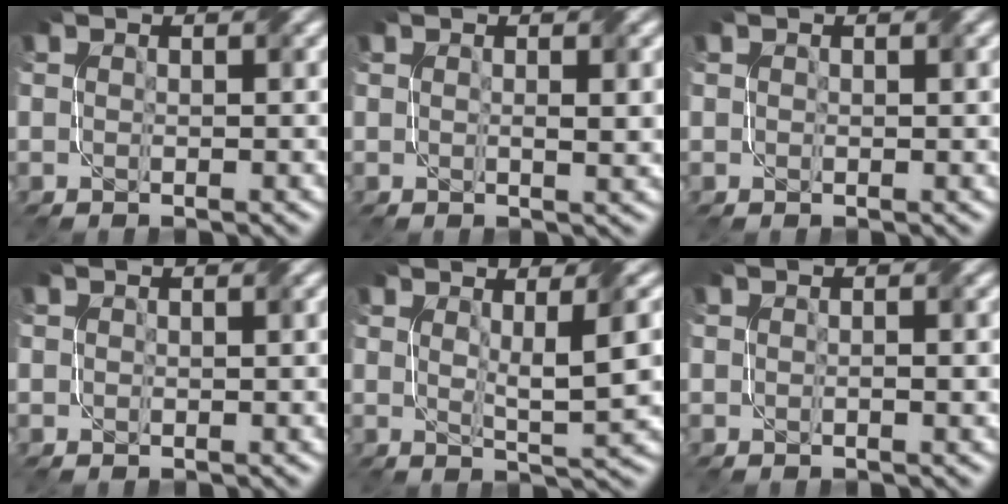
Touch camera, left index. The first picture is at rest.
{"total": 1.8, "force": [0.4, 0.4, 1.7], "torque": [-0.026, 0.000, 0.010]}
{"total": 1.0, "force": [0.5, 0.7, 0.6], "torque": [-0.007, 0.000, 0.010]}
{"total": 0.8, "force": [0.3, 0.5, 0.5], "torque": [-0.007, 0.000, 0.007]}
{"total": 5.0, "force": [1.3, 0.9, 4.7], "torque": [-0.067, -0.003, 0.025]}
{"total": 0.9, "force": [0.0, 0.3, 0.9], "torque": [-0.016, 0.000, 0.000]}